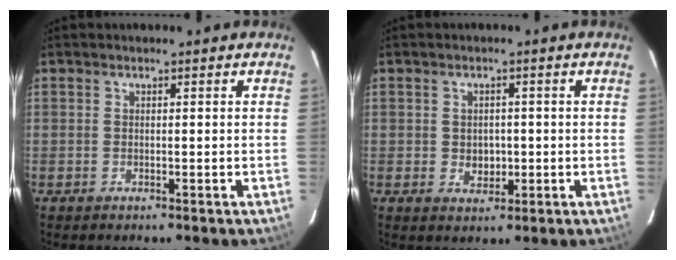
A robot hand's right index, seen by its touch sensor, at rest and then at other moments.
{"total": 3.4, "force": [-0.4, 2.8, 1.8], "torque": [-0.028, 0.000, -0.002]}